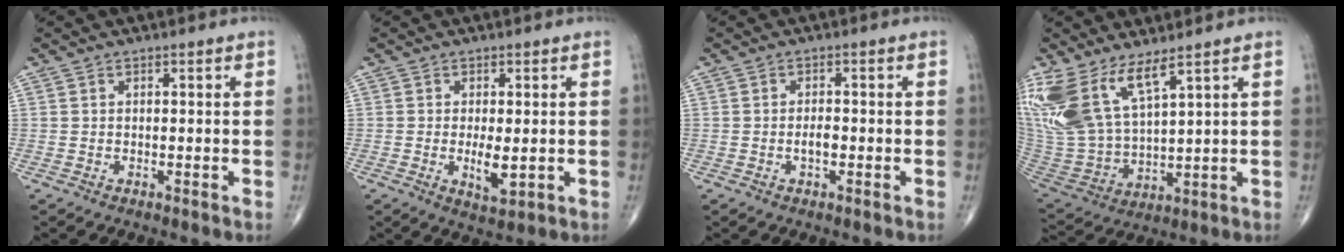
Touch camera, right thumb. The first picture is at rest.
{"total": 4.5, "force": [-0.5, 1.6, 4.1], "torque": [-0.071, -0.013, -0.004]}
{"total": 1.9, "force": [-0.6, 0.8, 1.6], "torque": [-0.029, 0.003, -0.011]}
{"total": 16.5, "force": [10.1, 6.2, 11.6], "torque": [-0.260, -0.050, 0.217]}